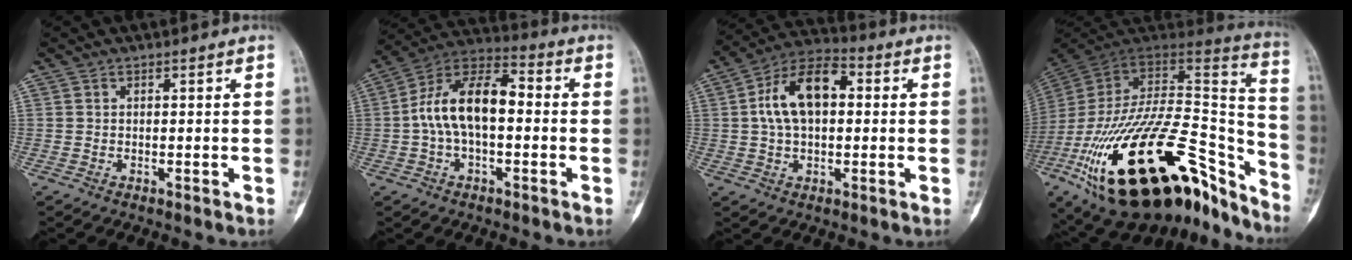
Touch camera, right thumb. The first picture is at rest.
{"total": 14.4, "force": [-0.3, 7.7, 12.2], "torque": [-0.209, 0.046, -0.020]}
{"total": 13.0, "force": [1.8, 7.6, 10.4], "torque": [-0.179, 0.031, 0.023]}
{"total": 42.6, "force": [-22.5, 18.9, 30.9], "torque": [-0.477, 0.042, -0.347]}